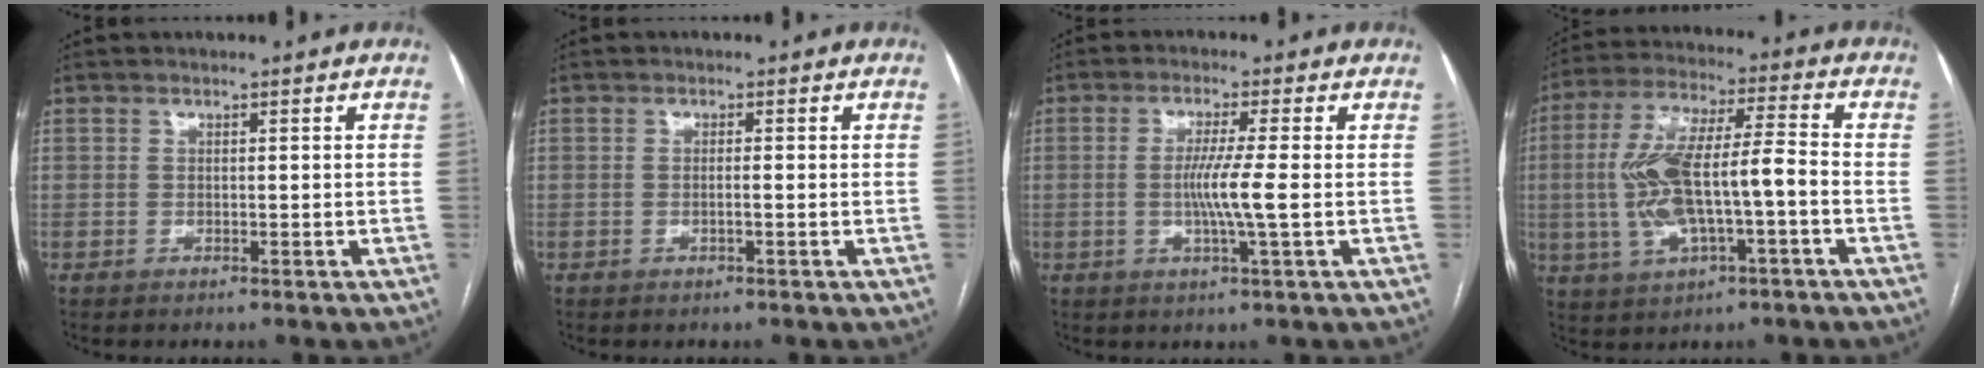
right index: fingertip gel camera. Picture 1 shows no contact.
{"total": 1.0, "force": [-0.3, -0.1, 0.9], "torque": [-0.017, 0.001, -0.004]}
{"total": 5.8, "force": [-0.6, -0.9, 5.7], "torque": [-0.107, -0.011, -0.013]}
{"total": 14.0, "force": [-2.2, 3.3, 13.4], "torque": [-0.271, 0.021, -0.032]}